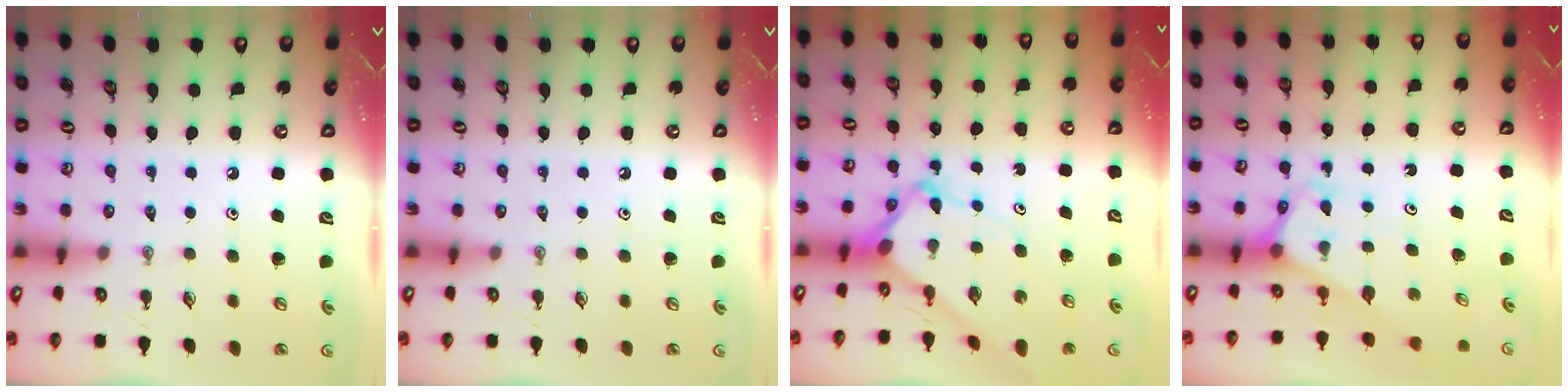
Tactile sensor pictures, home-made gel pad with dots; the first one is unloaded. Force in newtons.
{"total": 0.0}
{"total": 5.8, "press": 5.8, "slide": 0.4}
{"total": 3.1, "press": 3.1, "slide": 0.2}